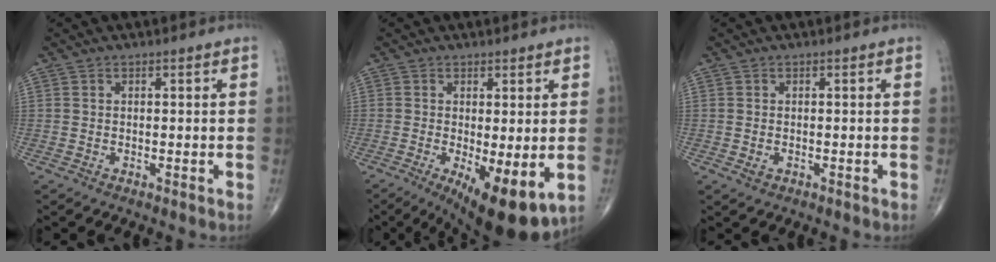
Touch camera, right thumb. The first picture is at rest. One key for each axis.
{"total": 11.3, "fx": -3.1, "fy": 3.7, "fz": 10.2, "tx": -0.148, "ty": -0.027, "tz": -0.036}
{"total": 1.2, "fx": -0.3, "fy": 0.8, "fz": 0.8, "tx": -0.014, "ty": -0.001, "tz": -0.002}